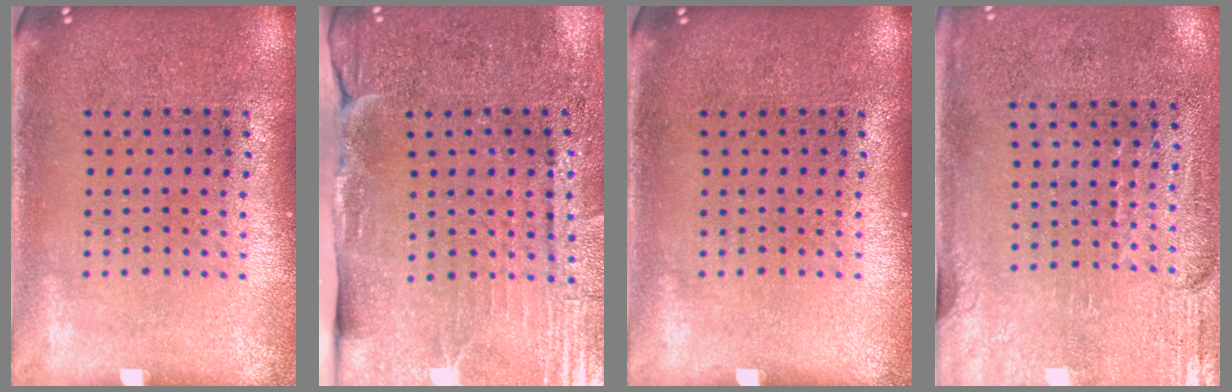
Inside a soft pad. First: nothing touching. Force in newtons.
{"total": 4.2, "press": 3.8, "slide": 1.8}
{"total": 0.0}
{"total": 2.9, "press": 2.5, "slide": 1.5}